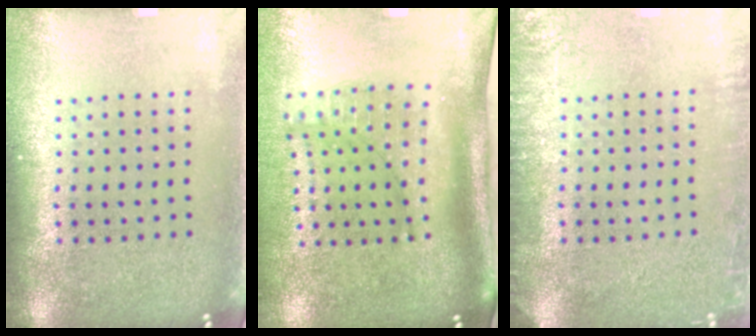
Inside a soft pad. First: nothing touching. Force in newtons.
{"total": 2.2, "press": 1.5, "slide": 1.6}
{"total": 2.9, "press": 2.9, "slide": 0.4}